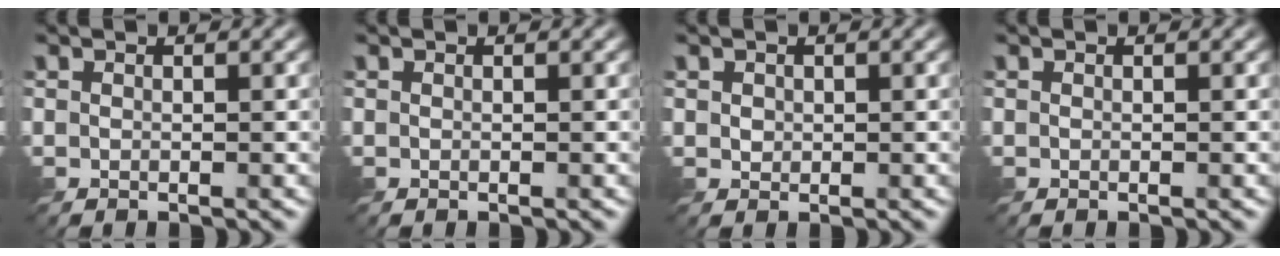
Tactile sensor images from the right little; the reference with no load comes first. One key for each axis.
{"total": 0.0}
{"total": 0.8, "fx": 0.3, "fy": 0.7, "fz": 0.2, "tx": -0.003, "ty": -0.002, "tz": 0.006}
{"total": 0.0}